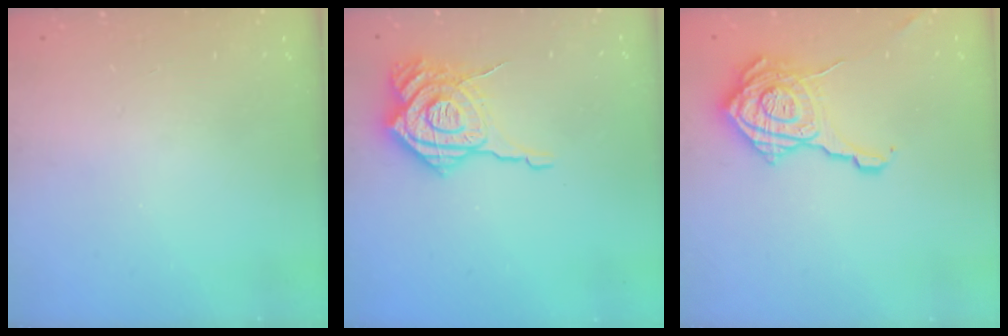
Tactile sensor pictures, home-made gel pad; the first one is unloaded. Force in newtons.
{"total": 19.3, "press": 19.2, "slide": 2.0}
{"total": 20.0, "press": 19.9, "slide": 0.8}